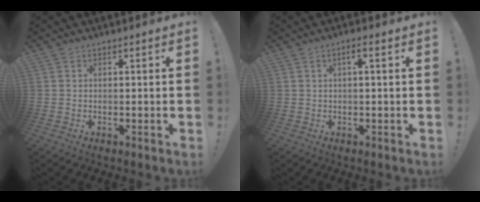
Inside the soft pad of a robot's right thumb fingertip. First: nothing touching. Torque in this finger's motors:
{"motor_torque": [-0.18, -0.12, -0.02, 0.00, 0.07]}